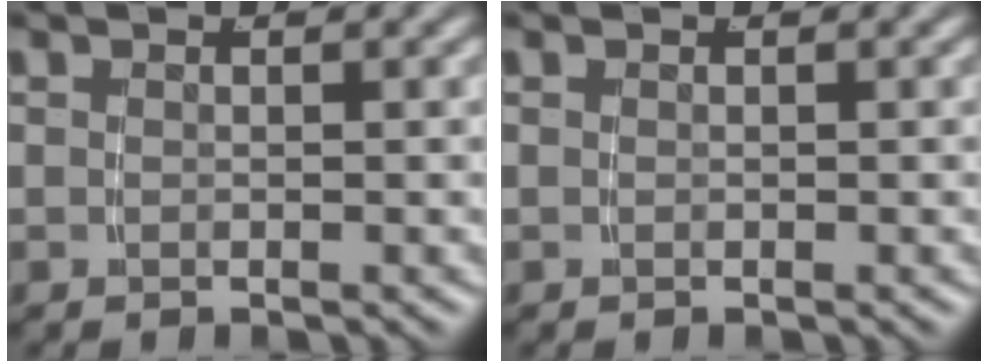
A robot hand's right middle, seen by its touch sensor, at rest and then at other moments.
{"total": 0.0}